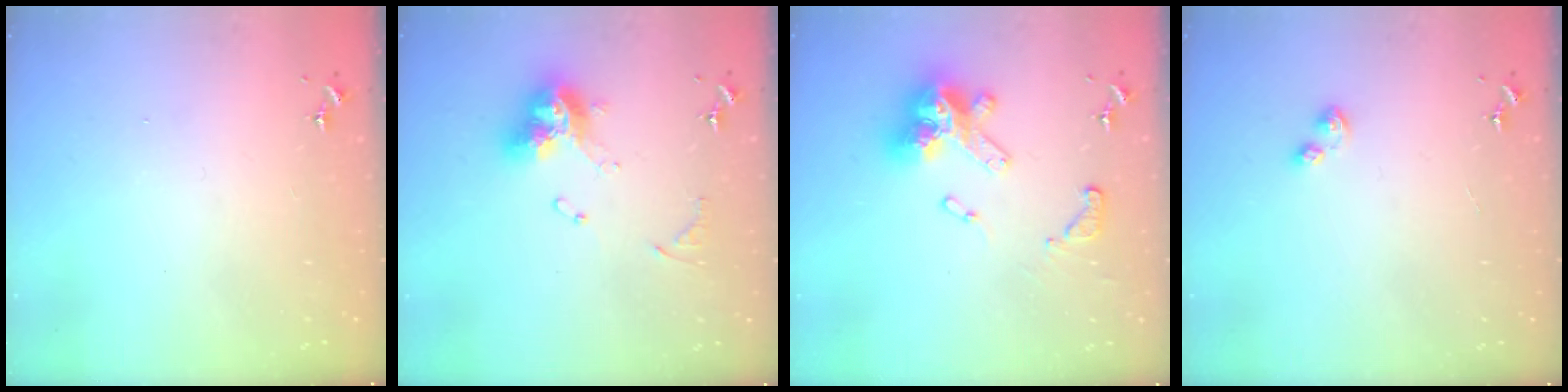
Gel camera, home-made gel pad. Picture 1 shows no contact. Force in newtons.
{"total": 12.9, "press": 12.8, "slide": 1.2}
{"total": 16.9, "press": 16.8, "slide": 1.8}
{"total": 3.7, "press": 3.7, "slide": 0.4}